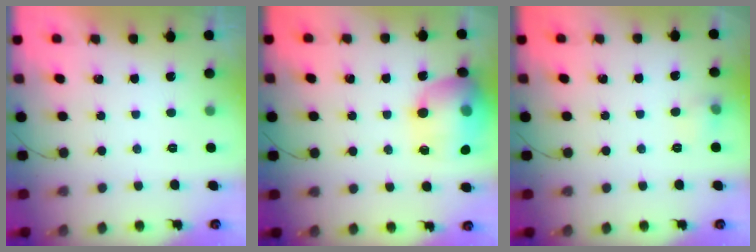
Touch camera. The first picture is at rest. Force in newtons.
{"total": 17.6, "press": 17.4, "slide": 2.2}
{"total": 5.5, "press": 5.4, "slide": 1.2}